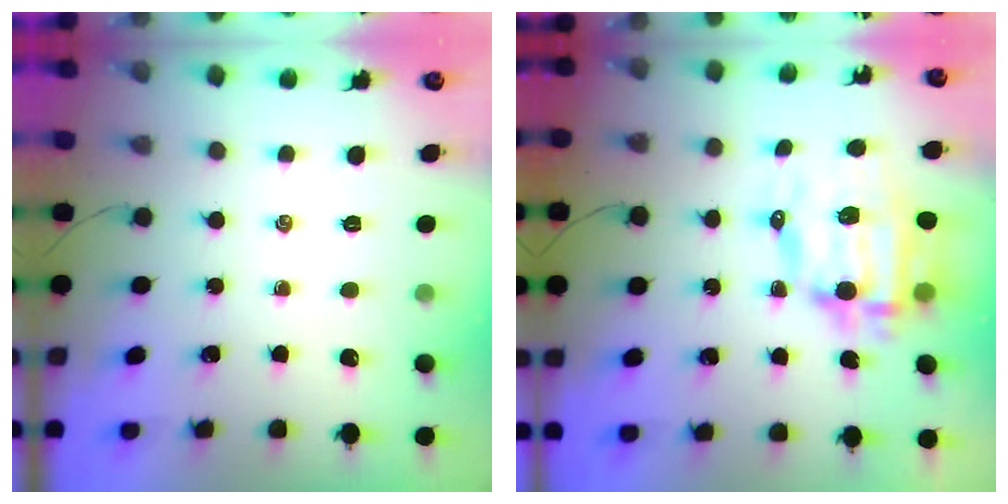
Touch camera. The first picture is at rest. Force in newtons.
{"total": 12.8, "press": 12.5, "slide": 2.7}